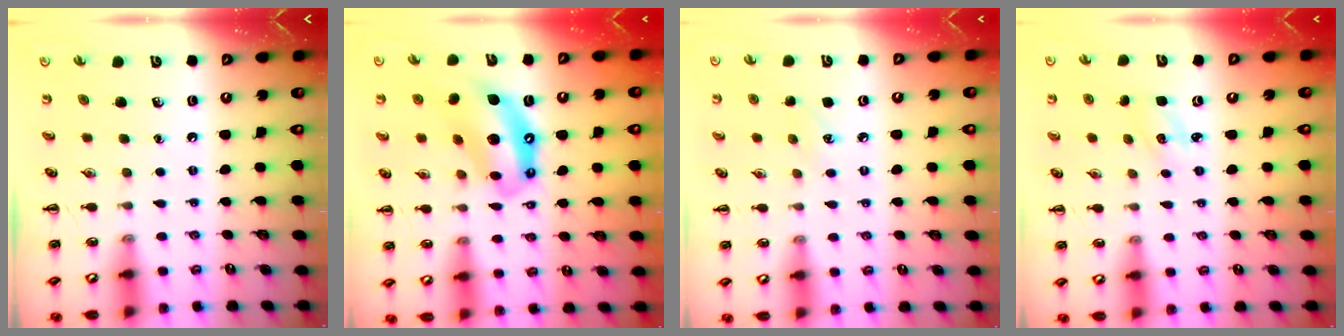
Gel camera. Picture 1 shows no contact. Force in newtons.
{"total": 12.4, "press": 12.0, "slide": 3.2}
{"total": 4.2, "press": 4.1, "slide": 1.2}
{"total": 1.8, "press": 1.8, "slide": 0.5}